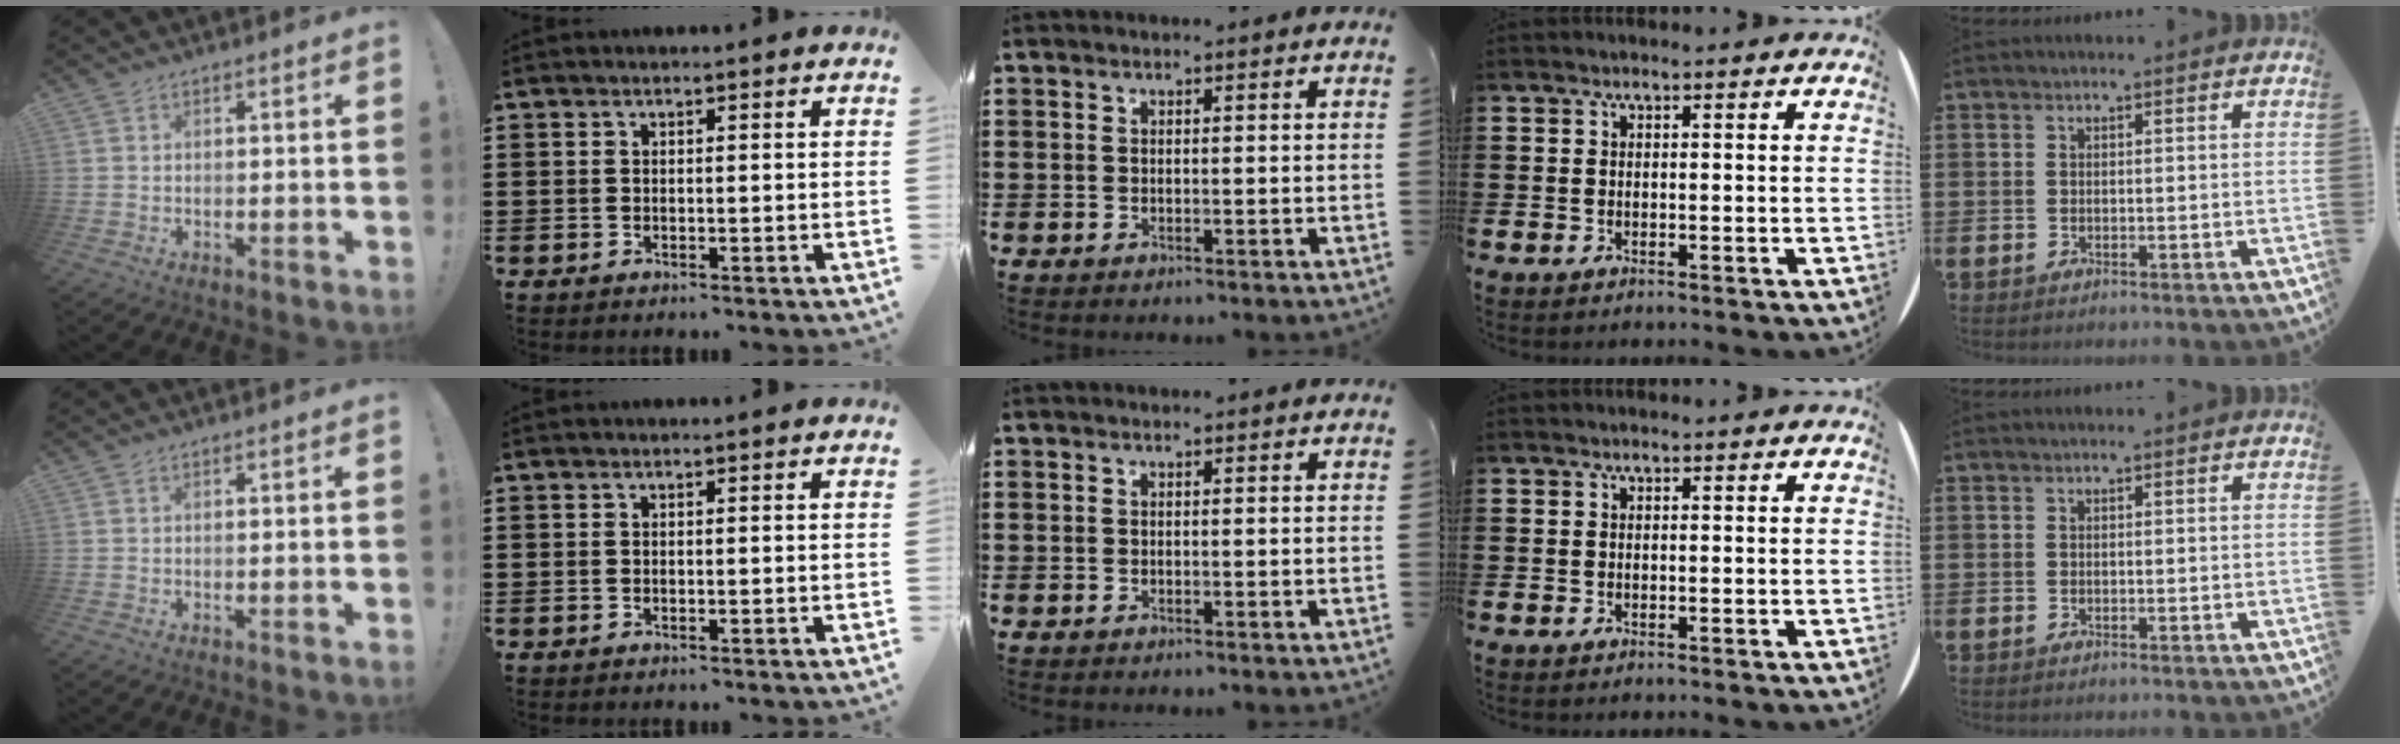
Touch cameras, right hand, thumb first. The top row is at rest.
{}